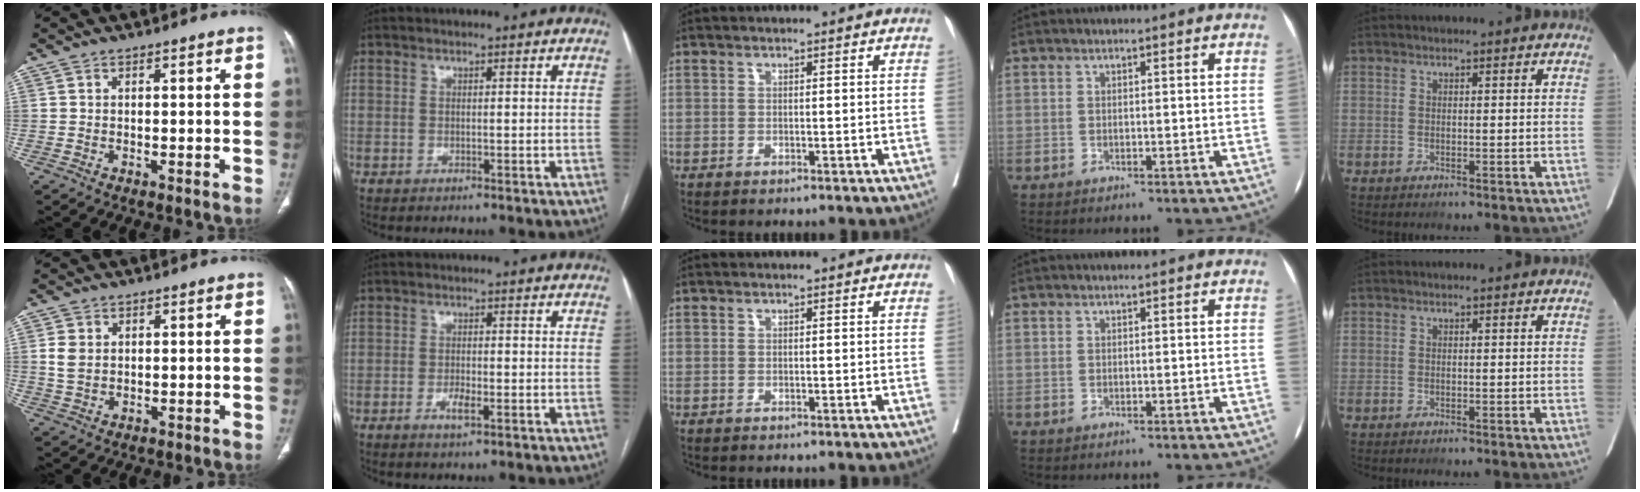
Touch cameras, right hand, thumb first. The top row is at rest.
{"thumb": {"total": 3.4, "force": [0.8, 2.6, 2.1], "torque": [-0.040, -0.001, 0.019]}, "index": {"total": 2.5, "force": [-1.2, 0.6, 2.1], "torque": [-0.040, 0.000, -0.020]}}